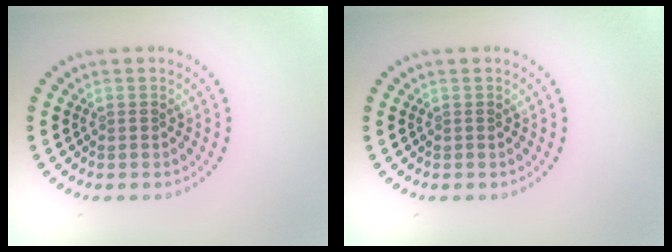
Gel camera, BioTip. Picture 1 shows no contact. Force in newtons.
{"total": 0.0}